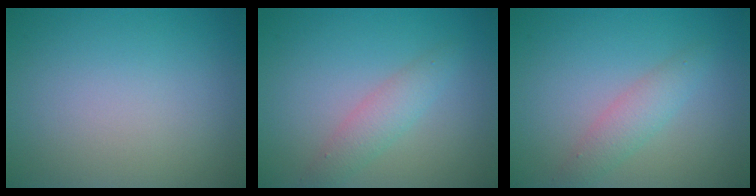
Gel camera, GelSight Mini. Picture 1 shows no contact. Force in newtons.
{"total": 2.3, "press": 2.3, "slide": 0.1}
{"total": 2.3, "press": 2.3, "slide": 0.1}